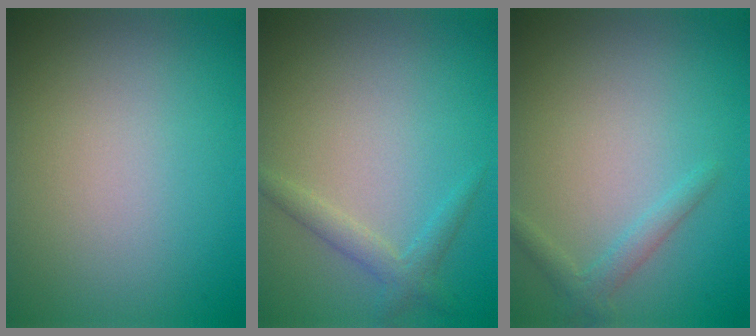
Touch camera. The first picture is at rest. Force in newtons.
{"total": 1.9, "press": 1.9, "slide": 0.2}
{"total": 1.6, "press": 1.6, "slide": 0.1}